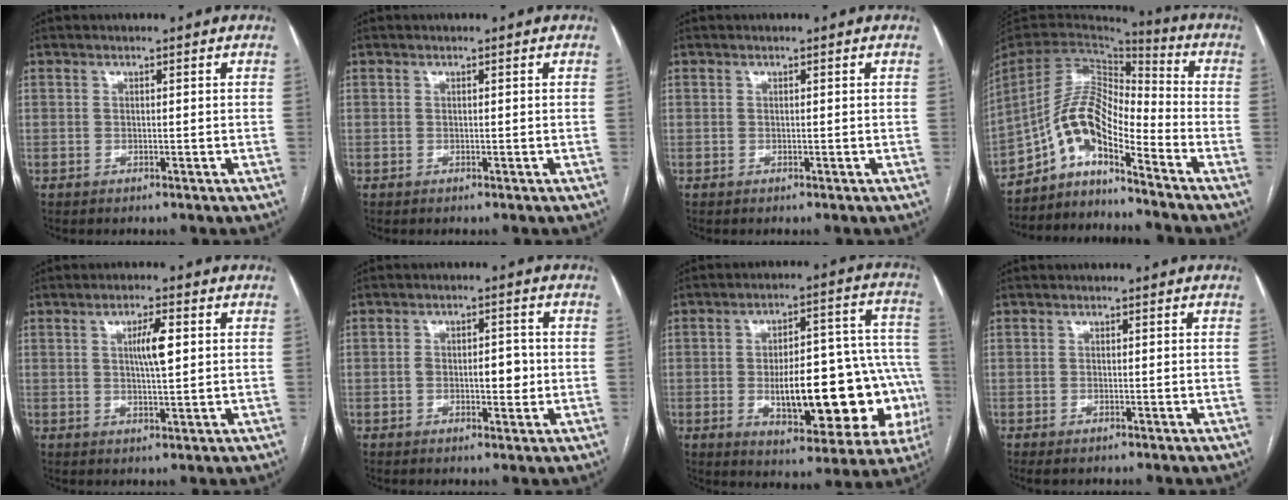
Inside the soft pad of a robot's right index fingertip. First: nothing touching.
{"total": 0.0}
{"total": 0.0}
{"total": 11.1, "force": [-7.7, 2.7, 7.6], "torque": [-0.146, 0.030, -0.139]}
{"total": 4.7, "force": [1.1, 0.7, 4.5], "torque": [-0.080, 0.004, 0.018]}
{"total": 5.1, "force": [-0.6, 2.4, 4.4], "torque": [-0.071, 0.011, -0.005]}
{"total": 21.5, "force": [-4.5, 7.9, 19.5], "torque": [-0.196, 0.042, -0.040]}
{"total": 1.3, "force": [-0.9, 0.5, 0.9], "torque": [-0.017, -0.002, -0.009]}